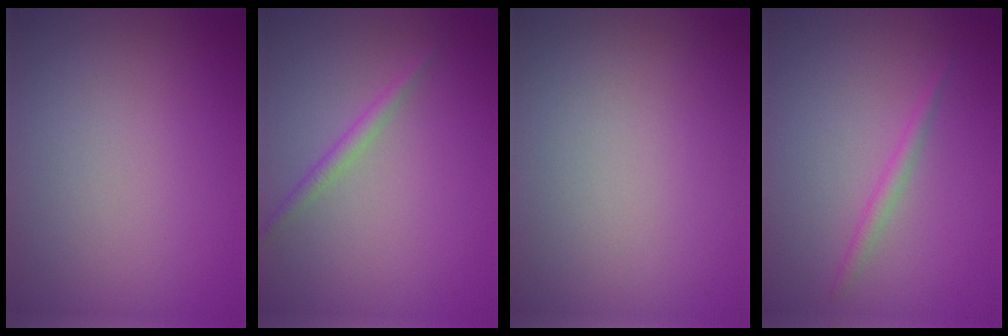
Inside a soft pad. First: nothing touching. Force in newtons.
{"total": 1.4, "press": 1.4, "slide": 0.1}
{"total": 0.0}
{"total": 1.2, "press": 1.2, "slide": 0.0}